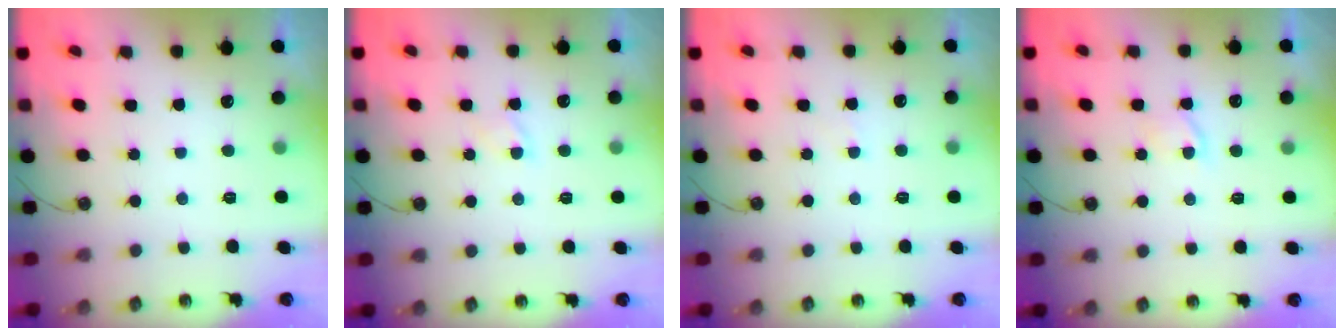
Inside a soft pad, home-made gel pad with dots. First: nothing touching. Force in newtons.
{"total": 2.3, "press": 2.2, "slide": 0.3}
{"total": 1.9, "press": 1.9, "slide": 0.3}
{"total": 2.1, "press": 2.1, "slide": 0.4}